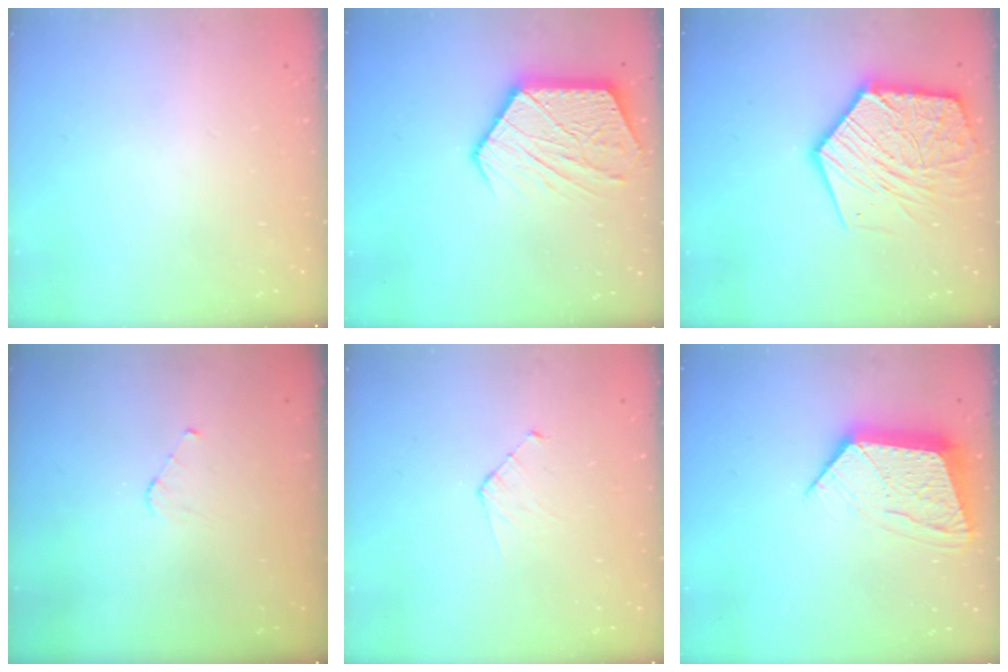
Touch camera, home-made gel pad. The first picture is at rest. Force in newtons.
{"total": 14.5, "press": 14.5, "slide": 1.1}
{"total": 19.5, "press": 19.3, "slide": 2.1}
{"total": 3.0, "press": 3.0, "slide": 0.2}
{"total": 3.7, "press": 3.7, "slide": 0.4}
{"total": 13.2, "press": 13.1, "slide": 1.1}